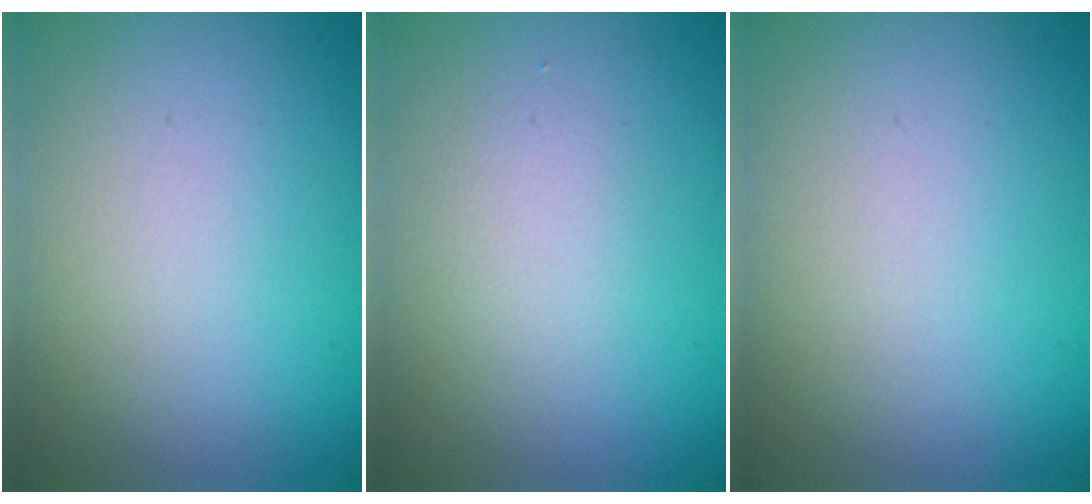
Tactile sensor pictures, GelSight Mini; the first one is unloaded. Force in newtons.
{"total": 1.4, "press": 1.4, "slide": 0.1}
{"total": 0.0}